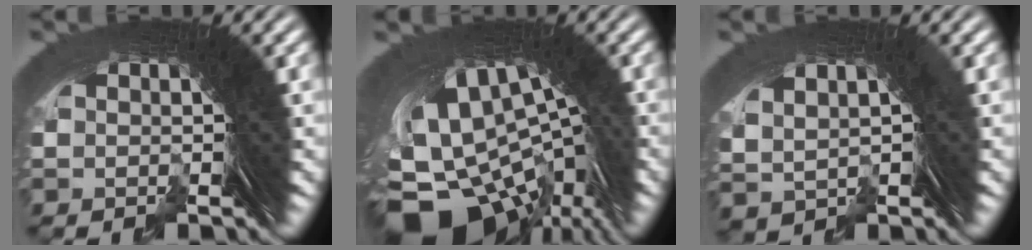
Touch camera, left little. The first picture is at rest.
{"total": 10.6, "force": [-1.4, 6.7, 8.2], "torque": [-0.156, 0.014, -0.025]}
{"total": 1.3, "force": [1.2, -0.5, 0.3], "torque": [-0.003, -0.003, 0.025]}